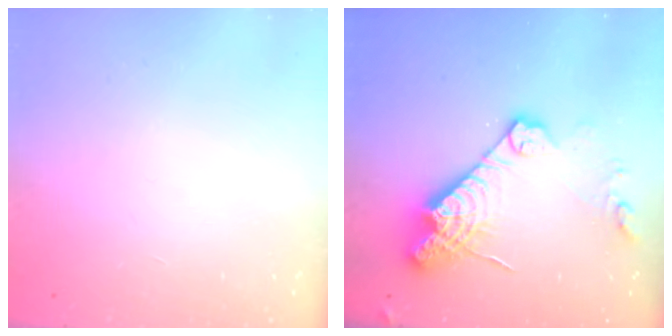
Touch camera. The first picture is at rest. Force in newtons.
{"total": 17.7, "press": 17.6, "slide": 1.7}